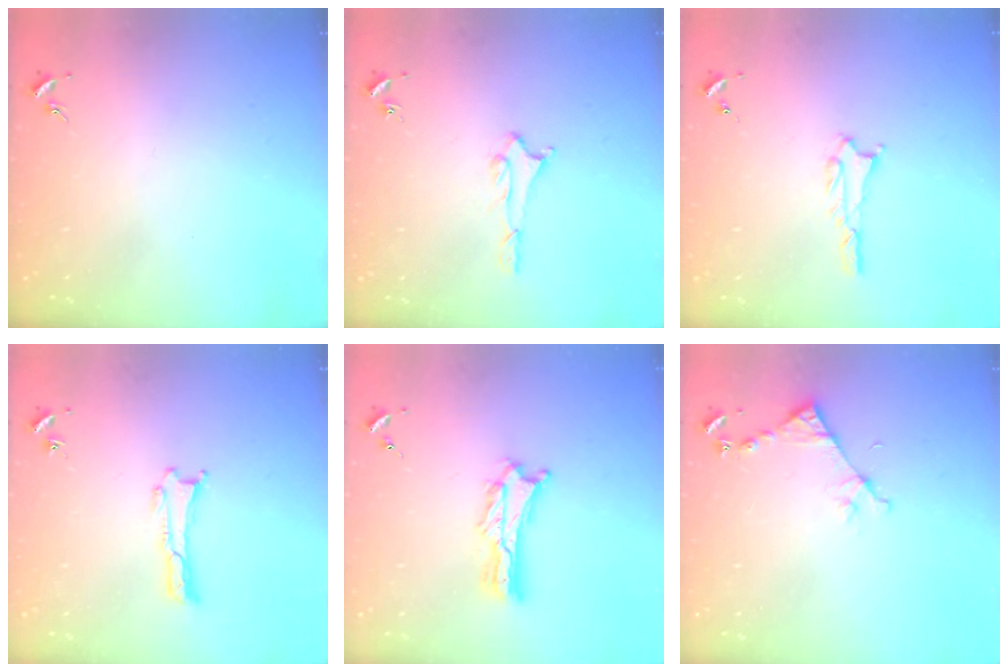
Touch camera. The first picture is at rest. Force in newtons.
{"total": 1.6, "press": 1.6, "slide": 0.2}
{"total": 1.8, "press": 1.8, "slide": 0.2}
{"total": 0.0}
{"total": 2.7, "press": 2.7, "slide": 0.3}
{"total": 4.5, "press": 4.5, "slide": 0.3}